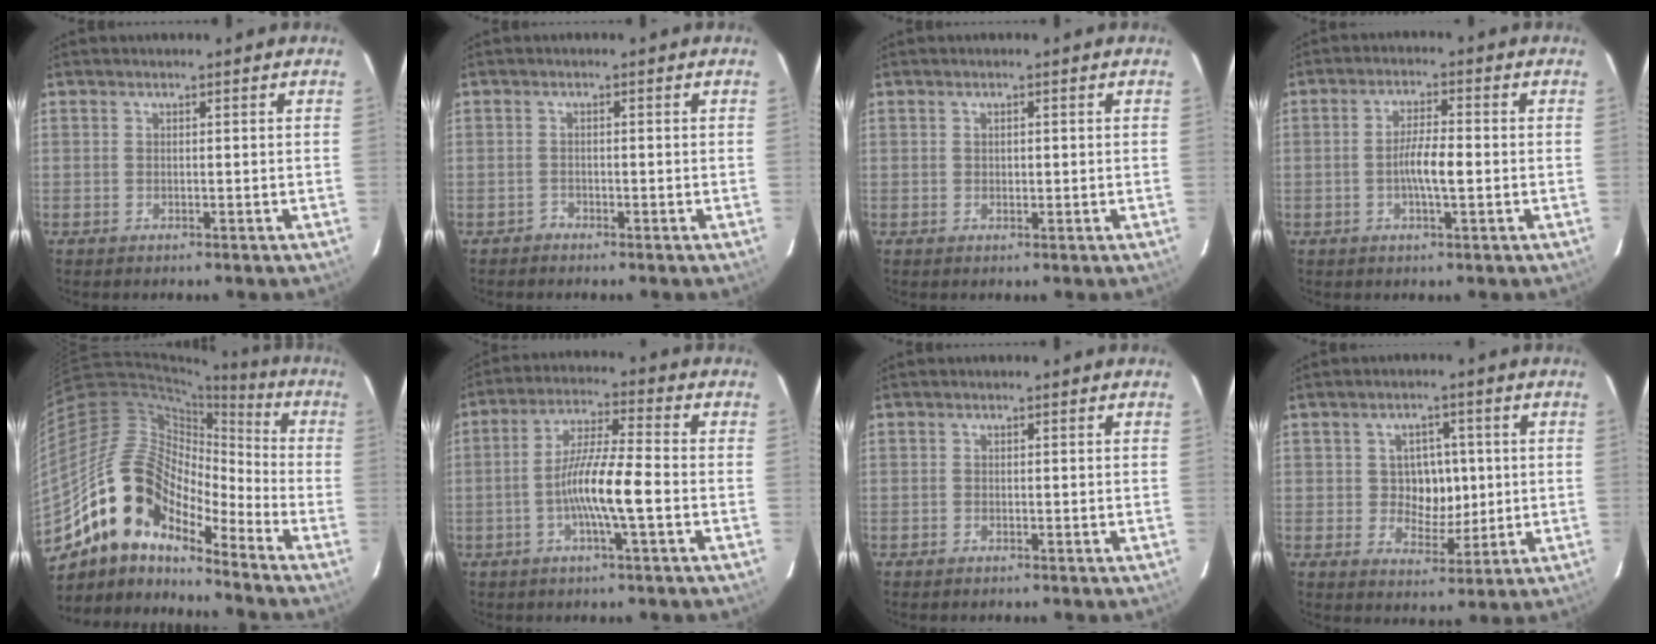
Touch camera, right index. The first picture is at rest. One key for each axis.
{"total": 1.0, "fx": -0.9, "fy": 0.4, "fz": -0.2, "tx": 0.004, "ty": 0.006, "tz": -0.018}
{"total": 1.1, "fx": 0.2, "fy": 0.8, "fz": 0.7, "tx": -0.010, "ty": 0.003, "tz": 0.003}
{"total": 5.1, "fx": -1.0, "fy": 0.9, "fz": 4.9, "tx": -0.090, "ty": 0.002, "tz": -0.017}
{"total": 16.3, "fx": -11.9, "fy": 7.2, "fz": 8.6, "tx": -0.151, "ty": 0.008, "tz": -0.234}
{"total": 9.8, "fx": -2.8, "fy": 0.4, "fz": 9.4, "tx": -0.182, "ty": 0.004, "tz": -0.055}
{"total": 0.6, "fx": -0.5, "fy": 0.3, "fz": 0.1, "tx": -0.003, "ty": 0.002, "tz": -0.011}
{"total": 6.6, "fx": 0.4, "fy": 5.5, "fz": 3.6, "tx": -0.060, "ty": 0.009, "tz": 0.014}